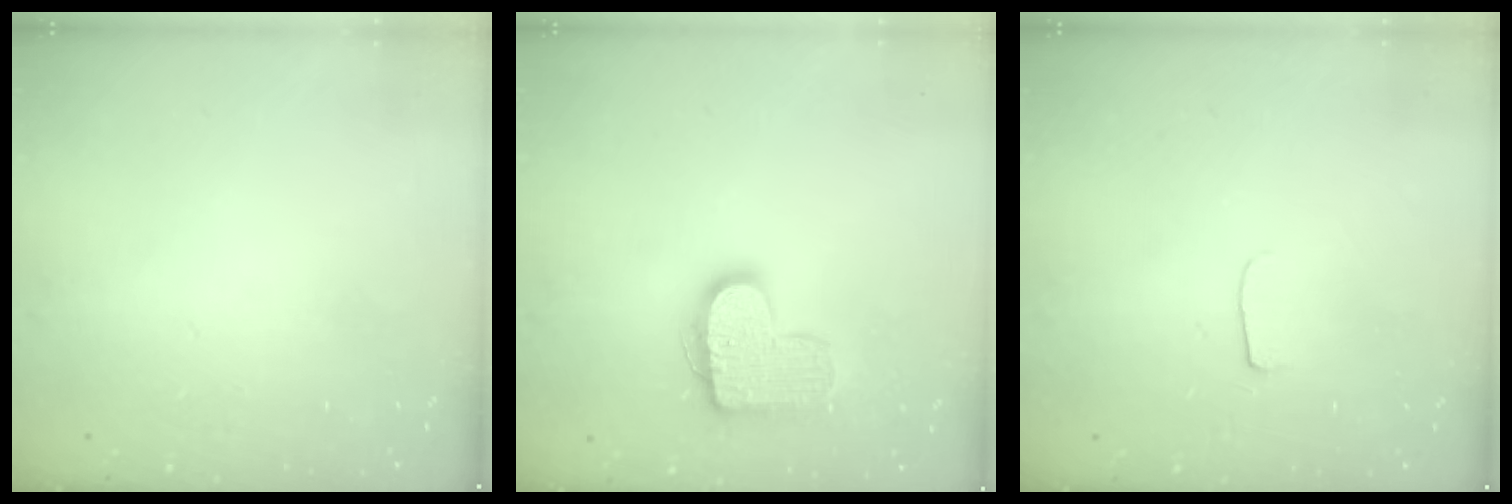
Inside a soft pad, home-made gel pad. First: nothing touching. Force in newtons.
{"total": 13.7, "press": 13.7, "slide": 0.6}
{"total": 5.1, "press": 5.0, "slide": 0.6}